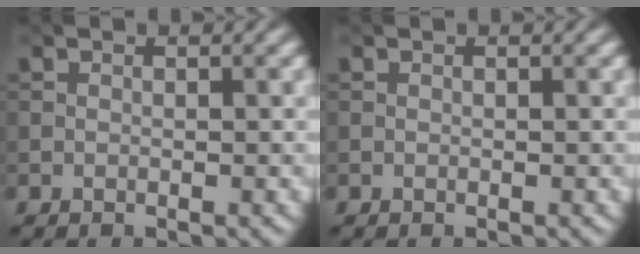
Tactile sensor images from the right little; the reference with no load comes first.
{"total": 0.0}